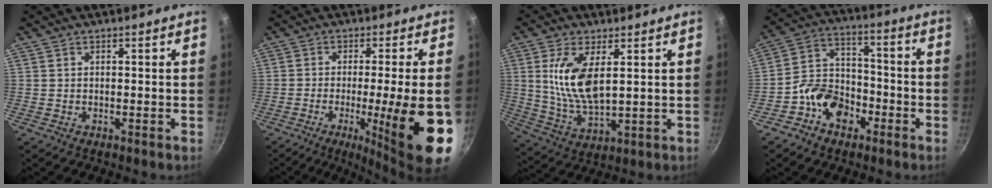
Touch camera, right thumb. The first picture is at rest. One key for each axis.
{"total": 17.9, "fx": -4.7, "fy": 2.4, "fz": 17.1, "tx": -0.234, "ty": -0.001, "tz": -0.057}
{"total": 11.5, "fx": 2.9, "fy": 5.1, "fz": 9.9, "tx": -0.190, "ty": -0.019, "tz": 0.064}
{"total": 11.0, "fx": -5.5, "fy": 7.8, "fz": 5.4, "tx": -0.061, "ty": 0.054, "tz": -0.111}